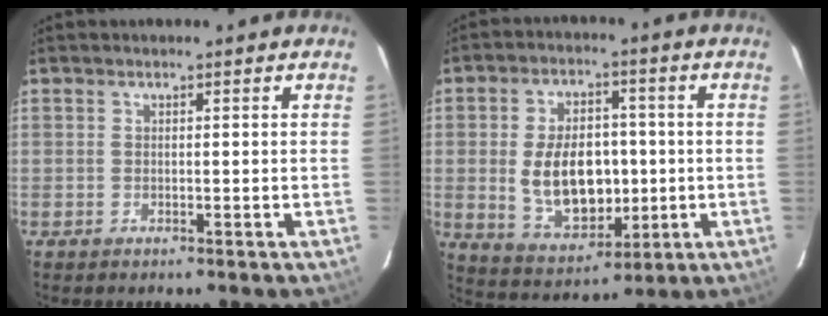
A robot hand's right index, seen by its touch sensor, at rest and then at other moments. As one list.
[{"total": 13.9, "force": [-0.7, 8.9, 10.7], "torque": [-0.209, 0.004, 0.011]}]